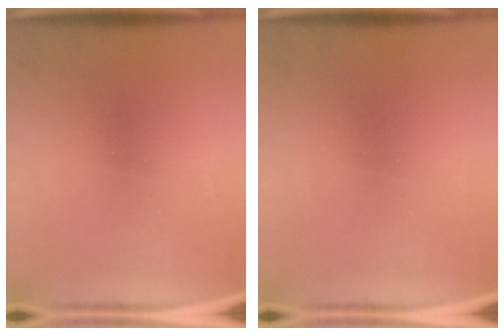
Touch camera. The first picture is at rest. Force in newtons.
{"total": 0.0}